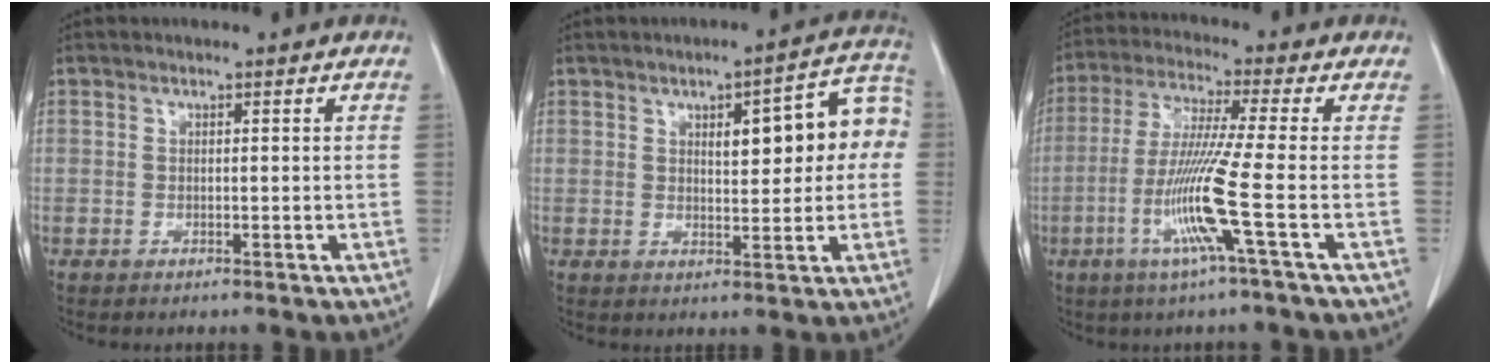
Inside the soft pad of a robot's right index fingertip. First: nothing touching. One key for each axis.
{"total": 10.7, "fx": 2.0, "fy": 3.5, "fz": 9.9, "tx": -0.121, "ty": 0.037, "tz": 0.027}
{"total": 10.5, "fx": -3.5, "fy": -2.1, "fz": 9.7, "tx": -0.196, "ty": -0.018, "tz": -0.073}